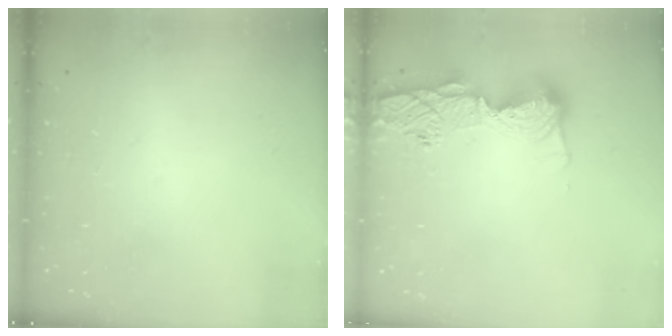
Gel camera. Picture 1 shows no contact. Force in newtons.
{"total": 14.3, "press": 14.2, "slide": 1.3}